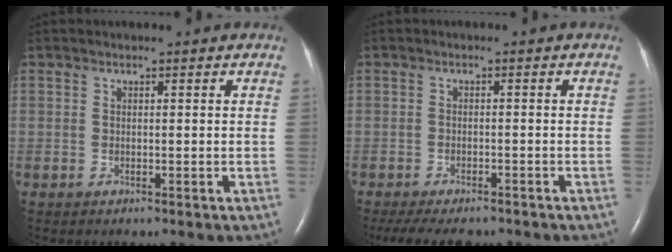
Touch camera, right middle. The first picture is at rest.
{"total": 10.1, "force": [-8.6, 3.1, 4.4], "torque": [-0.077, -0.011, -0.117]}